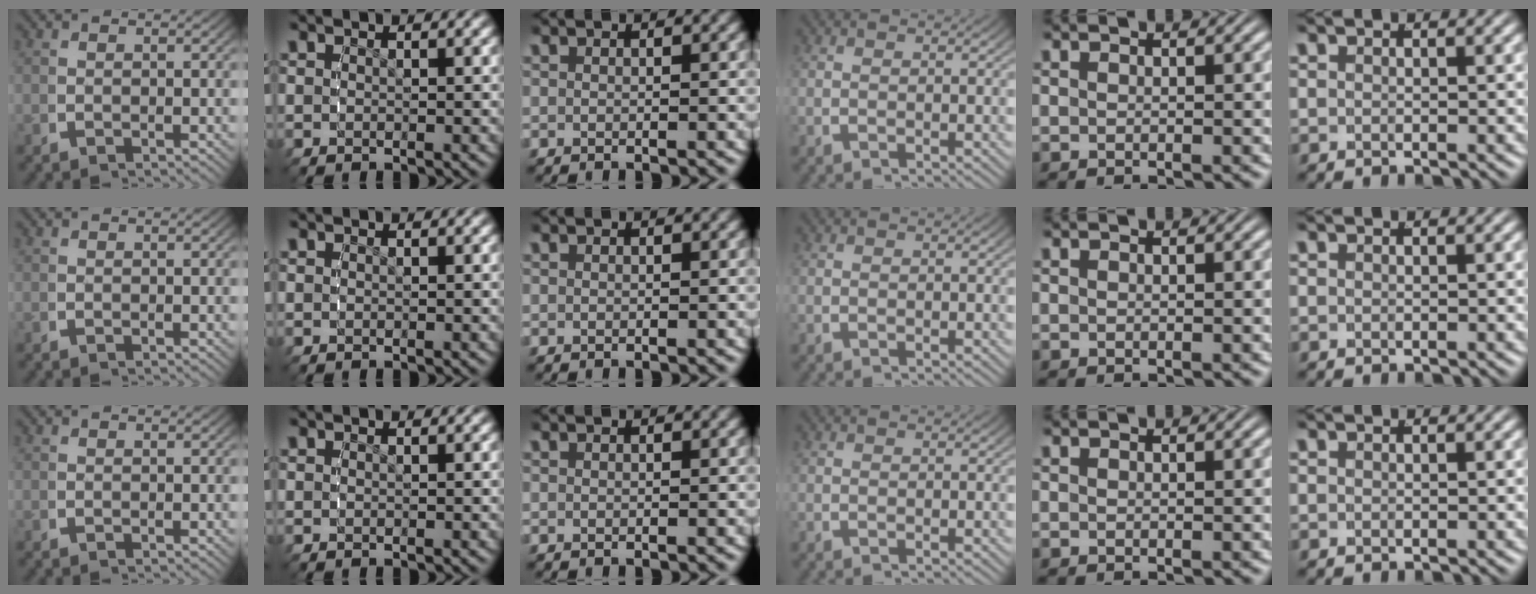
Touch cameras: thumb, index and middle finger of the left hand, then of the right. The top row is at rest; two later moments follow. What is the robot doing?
{"motion": "reach", "object": "photo album"}